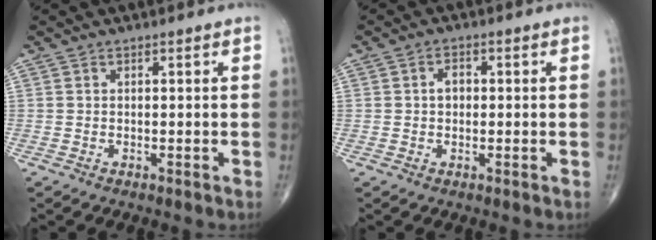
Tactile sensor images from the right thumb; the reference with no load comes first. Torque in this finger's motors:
{"motor_torque": [0.17, 0.01, 0.00, -0.07, 0.01]}